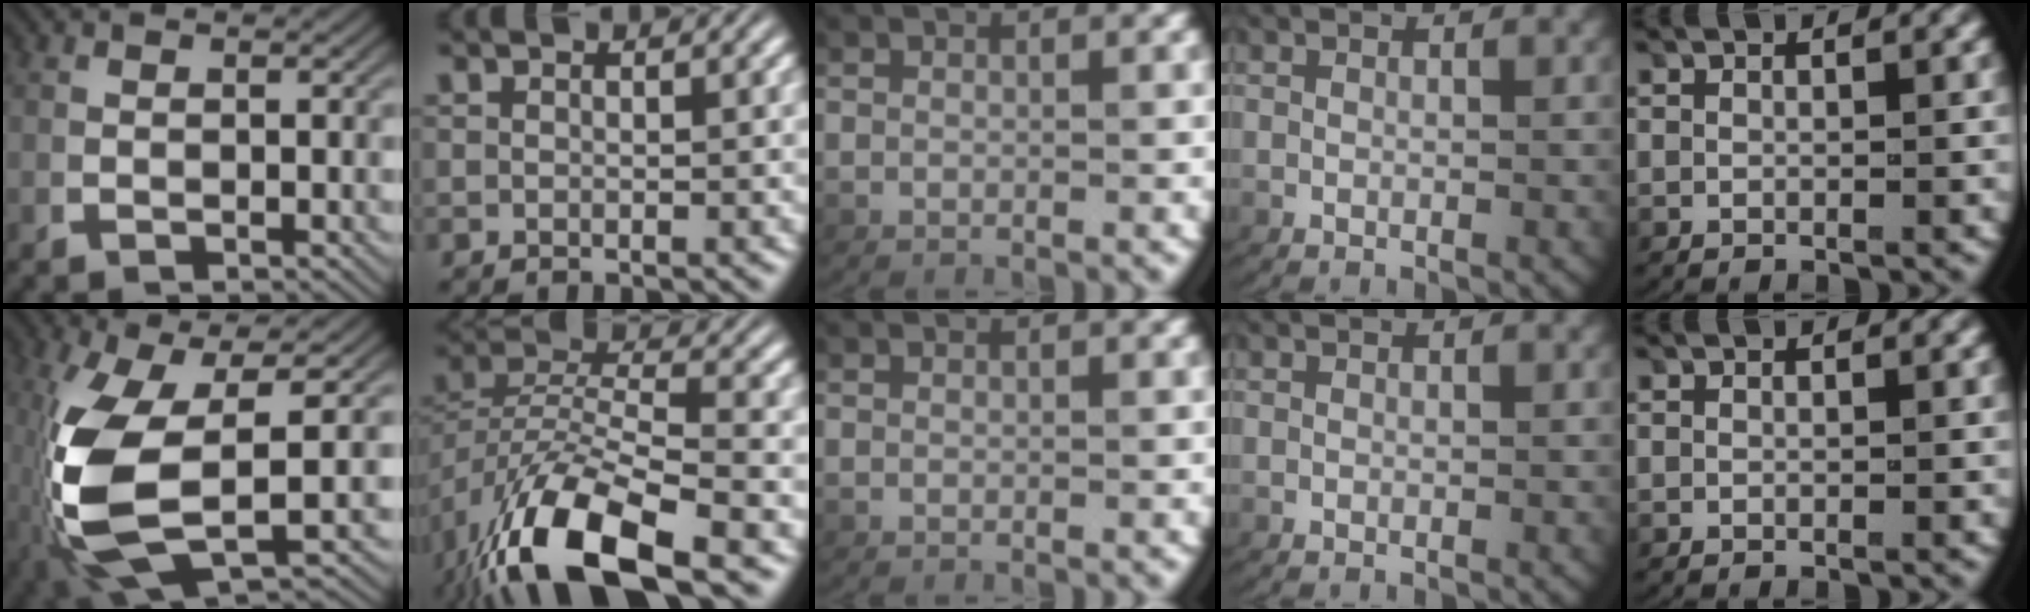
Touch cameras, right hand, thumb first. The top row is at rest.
{"thumb": {"total": 13.8, "force": [-1.5, 7.4, 11.6], "torque": [-0.256, -0.038, 0.004]}, "index": {"total": 9.4, "force": [-3.7, 4.4, 7.5], "torque": [-0.155, -0.038, -0.038]}}